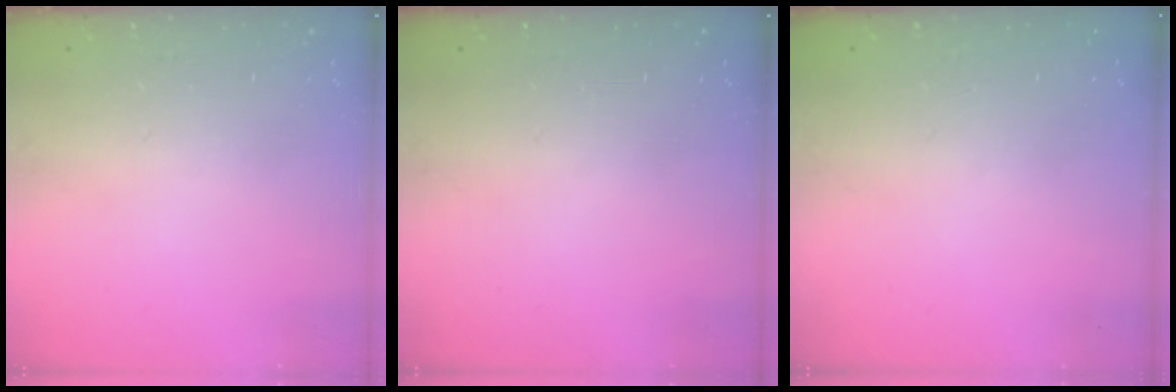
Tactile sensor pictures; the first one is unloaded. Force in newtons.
{"total": 0.0}
{"total": 0.0}